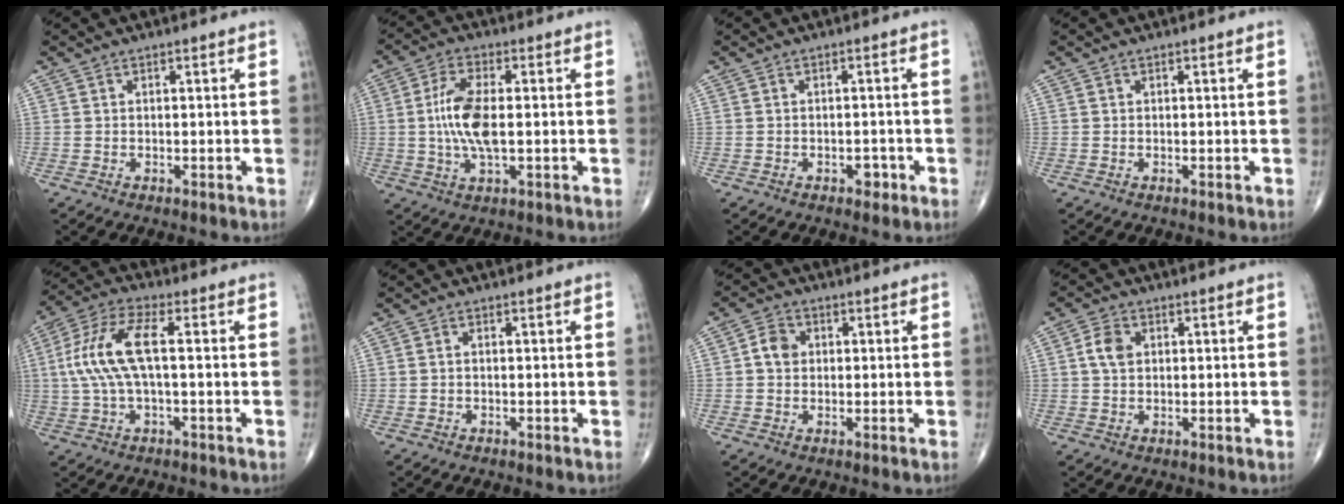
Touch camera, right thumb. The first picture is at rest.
{"total": 9.5, "force": [-0.1, 3.8, 8.8], "torque": [-0.184, 0.001, -0.004]}
{"total": 2.0, "force": [-1.0, 1.2, 1.2], "torque": [-0.010, 0.005, -0.015]}
{"total": 0.0}
{"total": 11.7, "force": [0.8, 4.3, 10.8], "torque": [-0.249, 0.030, 0.012]}
{"total": 0.5, "force": [-0.1, 0.3, 0.5], "torque": [-0.011, -0.001, -0.003]}
{"total": 4.0, "force": [0.4, 3.3, 2.2], "torque": [-0.029, 0.008, 0.001]}
{"total": 4.1, "force": [0.8, 2.9, 2.7], "torque": [-0.053, 0.002, 0.011]}